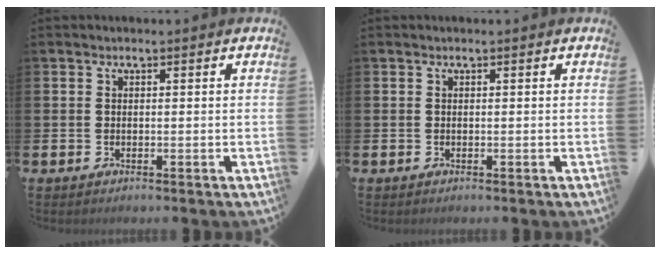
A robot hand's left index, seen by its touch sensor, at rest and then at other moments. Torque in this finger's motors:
{"motor_torque": [0.09, 0.01, -0.02, -0.01]}